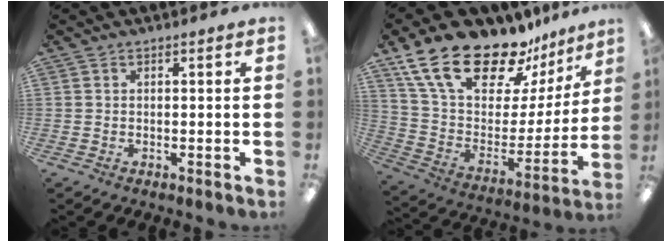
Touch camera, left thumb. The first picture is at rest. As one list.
[{"total": 23.8, "force": [18.1, 9.8, 11.8], "torque": [-0.210, -0.125, 0.325]}]